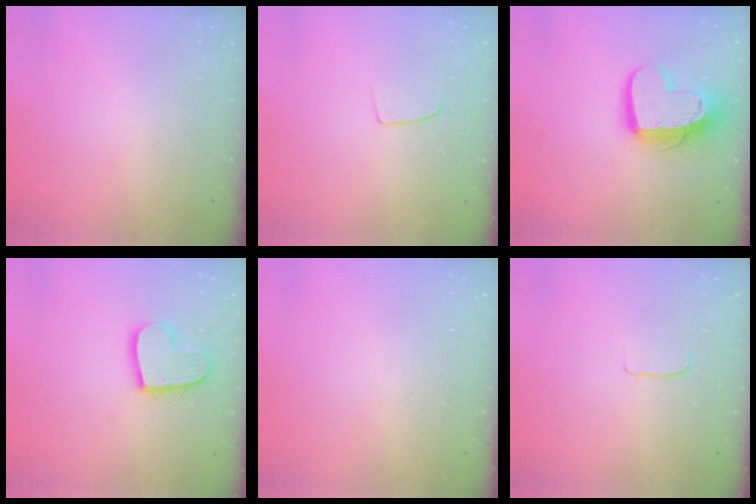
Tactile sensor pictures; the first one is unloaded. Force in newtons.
{"total": 5.9, "press": 5.9, "slide": 0.4}
{"total": 15.4, "press": 15.4, "slide": 1.6}
{"total": 13.7, "press": 13.6, "slide": 1.1}
{"total": 0.0}
{"total": 4.9, "press": 4.9, "slide": 0.5}